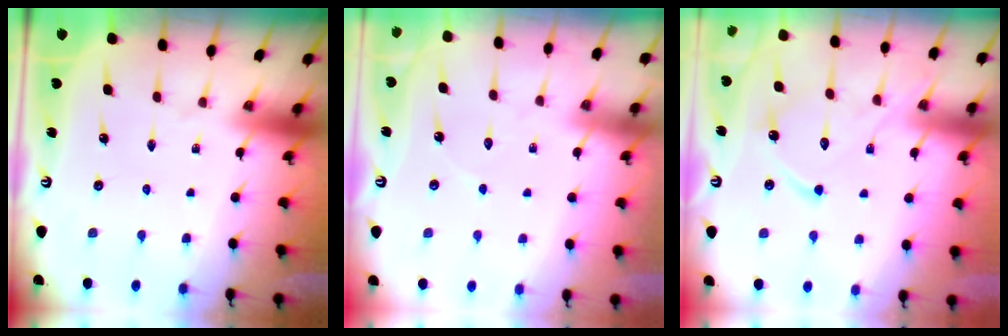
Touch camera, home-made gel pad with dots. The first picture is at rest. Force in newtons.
{"total": 2.9, "press": 2.9, "slide": 0.2}
{"total": 12.8, "press": 12.8, "slide": 1.2}